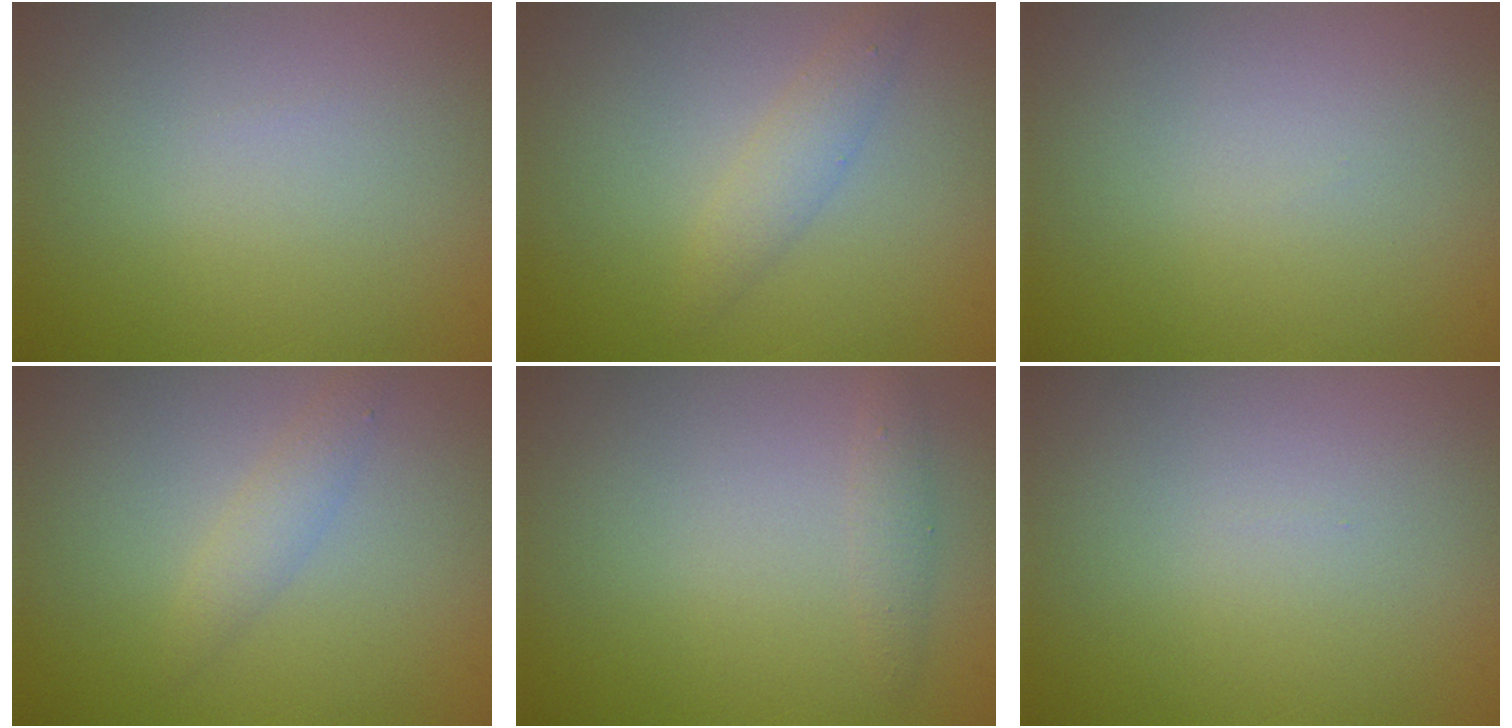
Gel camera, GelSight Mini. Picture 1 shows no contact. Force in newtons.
{"total": 1.8, "press": 1.8, "slide": 0.0}
{"total": 0.0}
{"total": 1.6, "press": 1.6, "slide": 0.1}
{"total": 1.1, "press": 1.1, "slide": 0.0}
{"total": 0.0}